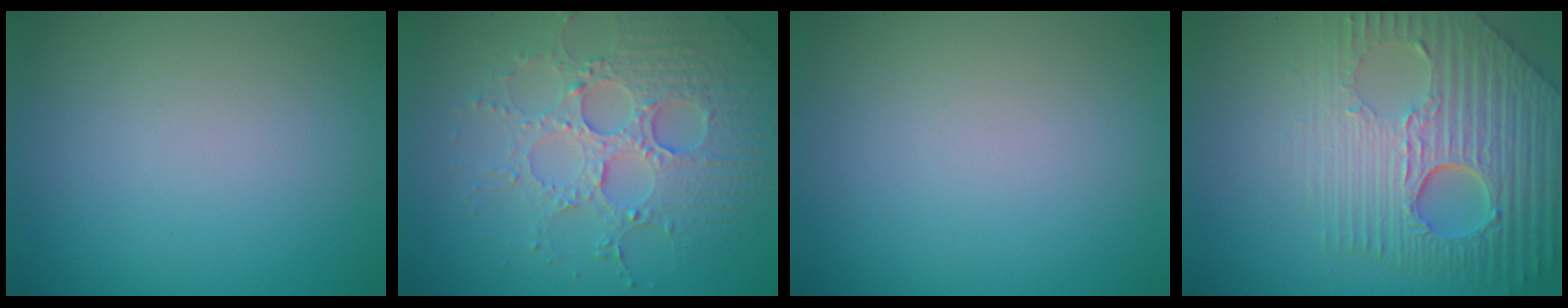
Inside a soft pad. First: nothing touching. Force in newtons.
{"total": 5.1, "press": 4.6, "slide": 2.3}
{"total": 0.0}
{"total": 9.0, "press": 6.2, "slide": 6.6}